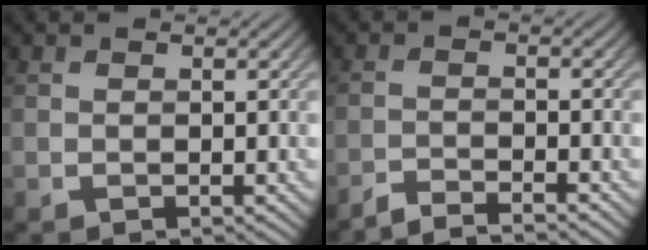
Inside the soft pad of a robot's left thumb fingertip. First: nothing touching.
{"total": 3.4, "force": [-3.0, 0.3, 1.4], "torque": [-0.019, 0.001, -0.066]}